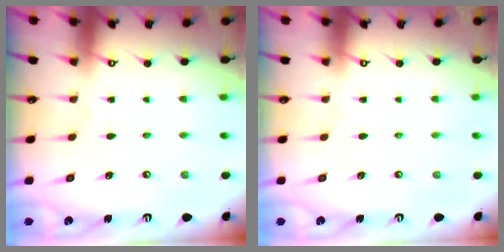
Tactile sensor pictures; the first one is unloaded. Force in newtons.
{"total": 0.0}